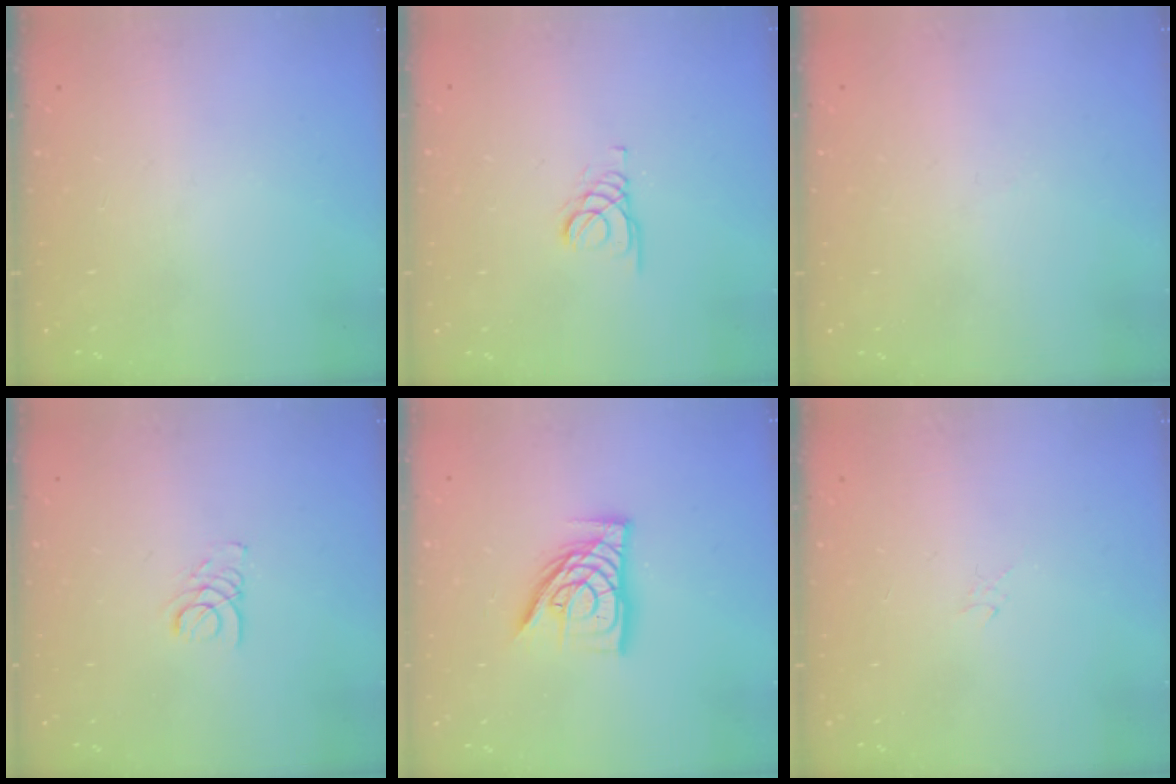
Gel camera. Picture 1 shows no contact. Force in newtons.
{"total": 1.8, "press": 1.8, "slide": 0.2}
{"total": 1.8, "press": 1.6, "slide": 0.6}
{"total": 1.9, "press": 1.9, "slide": 0.2}
{"total": 13.3, "press": 13.2, "slide": 1.5}
{"total": 1.3, "press": 1.3, "slide": 0.1}